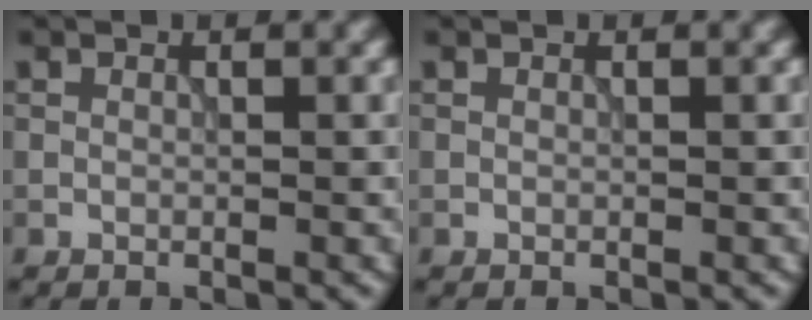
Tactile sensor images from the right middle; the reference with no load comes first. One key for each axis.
{"total": 0.0}